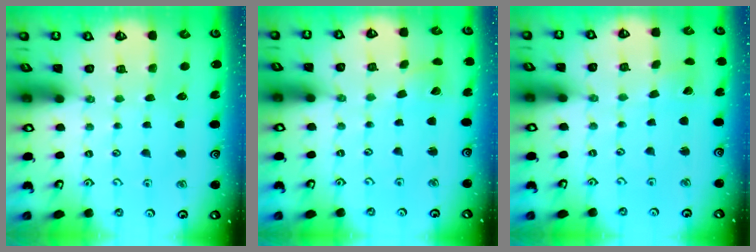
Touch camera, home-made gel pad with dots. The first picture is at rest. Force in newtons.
{"total": 1.9, "press": 1.9, "slide": 0.3}
{"total": 2.7, "press": 2.7, "slide": 0.0}